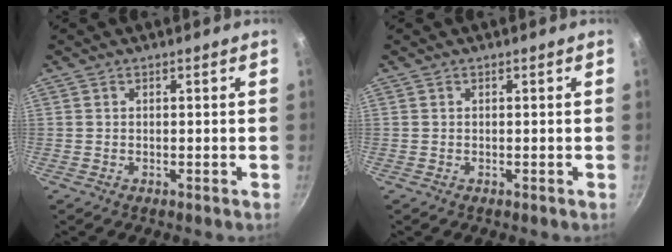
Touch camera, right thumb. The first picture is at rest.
{"total": 0.0}